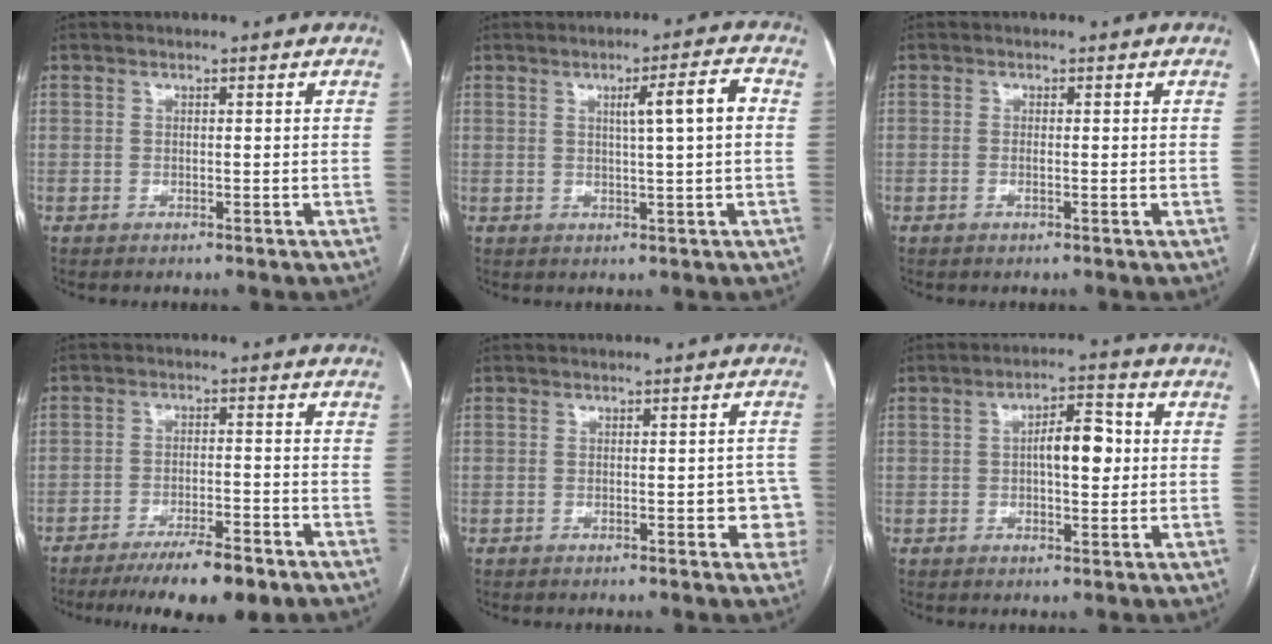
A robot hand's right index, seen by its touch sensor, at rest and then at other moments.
{"total": 5.6, "force": [1.0, -0.3, 5.6], "torque": [-0.084, 0.005, 0.016]}
{"total": 0.8, "force": [-0.1, 0.1, 0.8], "torque": [-0.018, 0.001, 0.001]}
{"total": 9.9, "force": [-7.3, 1.7, 6.4], "torque": [-0.098, -0.016, -0.118]}
{"total": 4.6, "force": [-1.3, 1.7, 4.1], "torque": [-0.036, 0.017, -0.011]}
{"total": 6.6, "force": [0.4, 2.4, 6.2], "torque": [-0.098, 0.016, 0.006]}